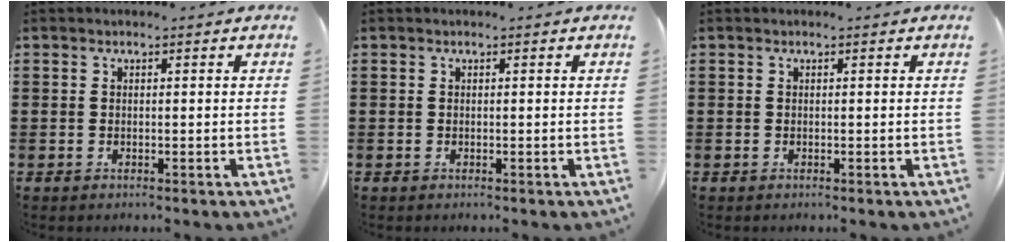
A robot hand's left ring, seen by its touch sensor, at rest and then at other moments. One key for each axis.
{"total": 0.0}
{"total": 0.0}